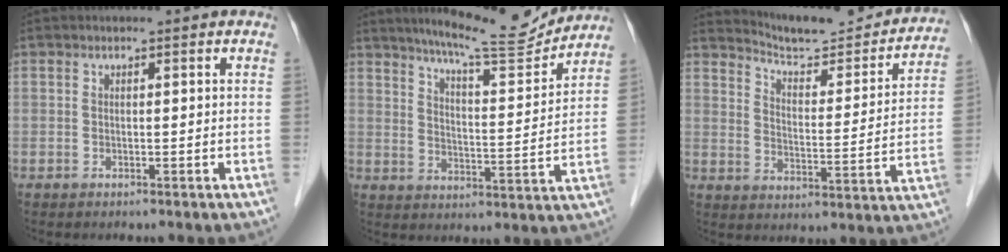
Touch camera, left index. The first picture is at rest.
{"total": 12.4, "force": [11.6, 0.4, 4.4], "torque": [-0.073, -0.014, 0.170]}
{"total": 16.6, "force": [16.0, 2.0, 3.9], "torque": [-0.053, -0.042, 0.213]}